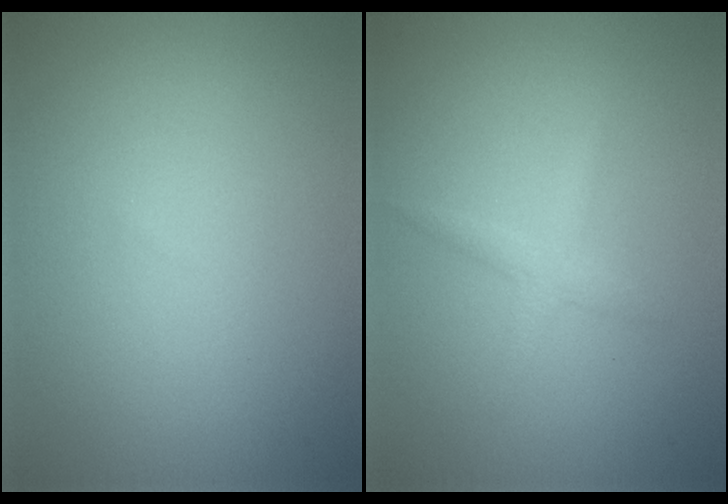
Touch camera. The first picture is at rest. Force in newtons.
{"total": 1.4, "press": 1.4, "slide": 0.1}